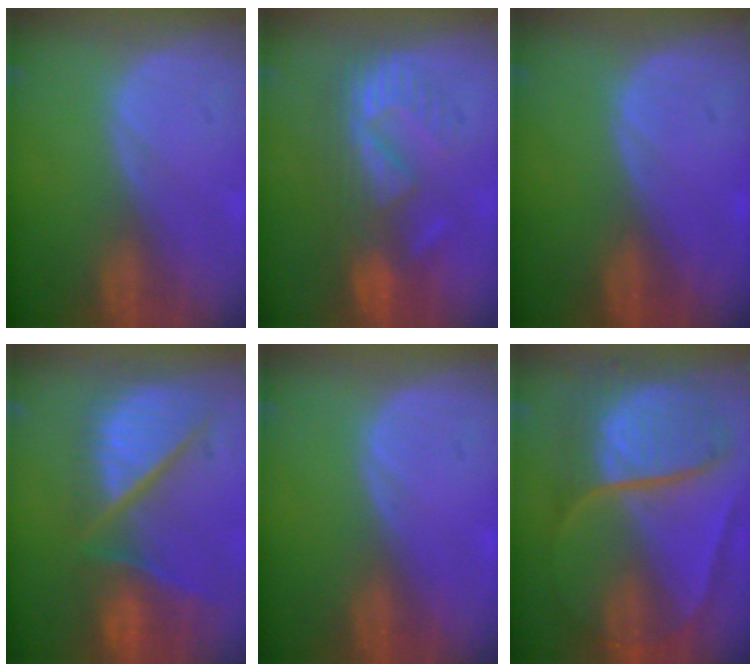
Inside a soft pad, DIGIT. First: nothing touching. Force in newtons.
{"total": 8.7, "press": 8.2, "slide": 3.0}
{"total": 0.0}
{"total": 12.1, "press": 9.9, "slide": 7.0}
{"total": 0.0}
{"total": 10.8, "press": 10.7, "slide": 1.1}